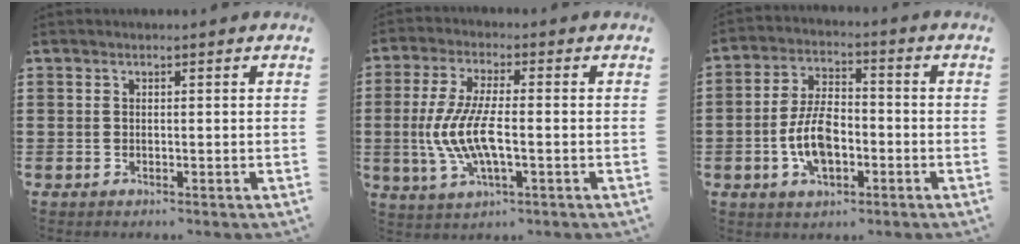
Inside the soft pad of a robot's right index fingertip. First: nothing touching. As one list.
[{"total": 8.5, "force": [-1.9, 2.7, 7.9], "torque": [-0.184, -0.014, -0.043]}, {"total": 8.0, "force": [-2.2, 4.2, 6.4], "torque": [-0.144, 0.005, -0.045]}]